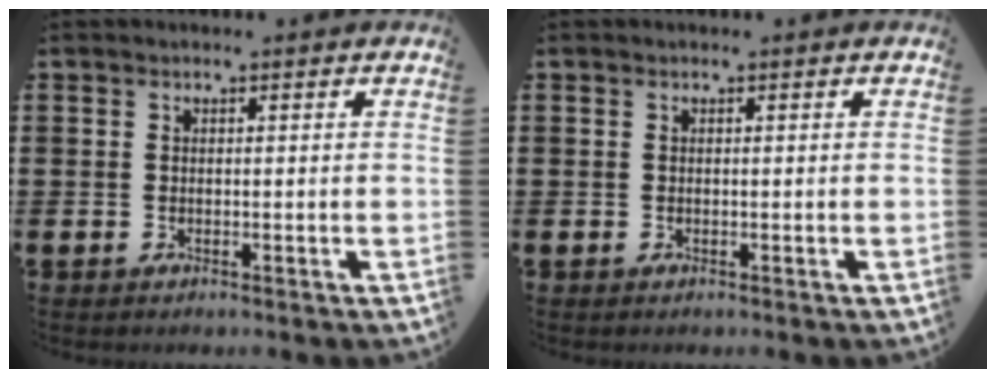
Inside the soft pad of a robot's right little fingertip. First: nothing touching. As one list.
[{"total": 0.0}]